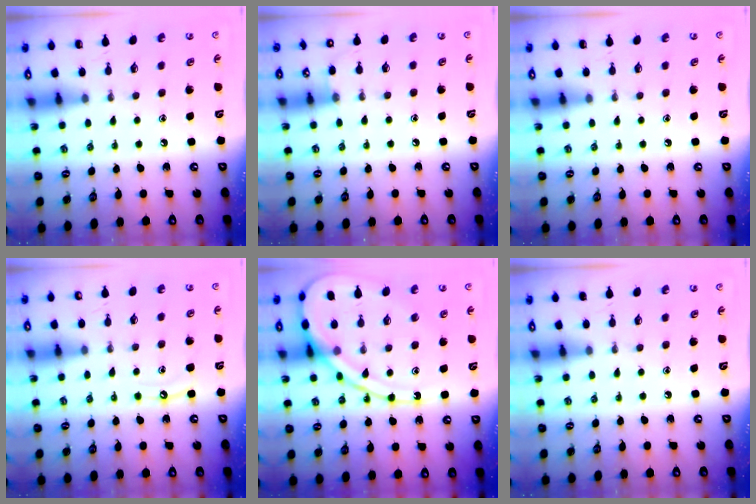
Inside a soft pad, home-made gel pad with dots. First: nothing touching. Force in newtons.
{"total": 4.3, "press": 4.2, "slide": 0.4}
{"total": 0.0}
{"total": 6.0, "press": 6.0, "slide": 0.6}
{"total": 15.8, "press": 15.7, "slide": 1.5}
{"total": 0.0}